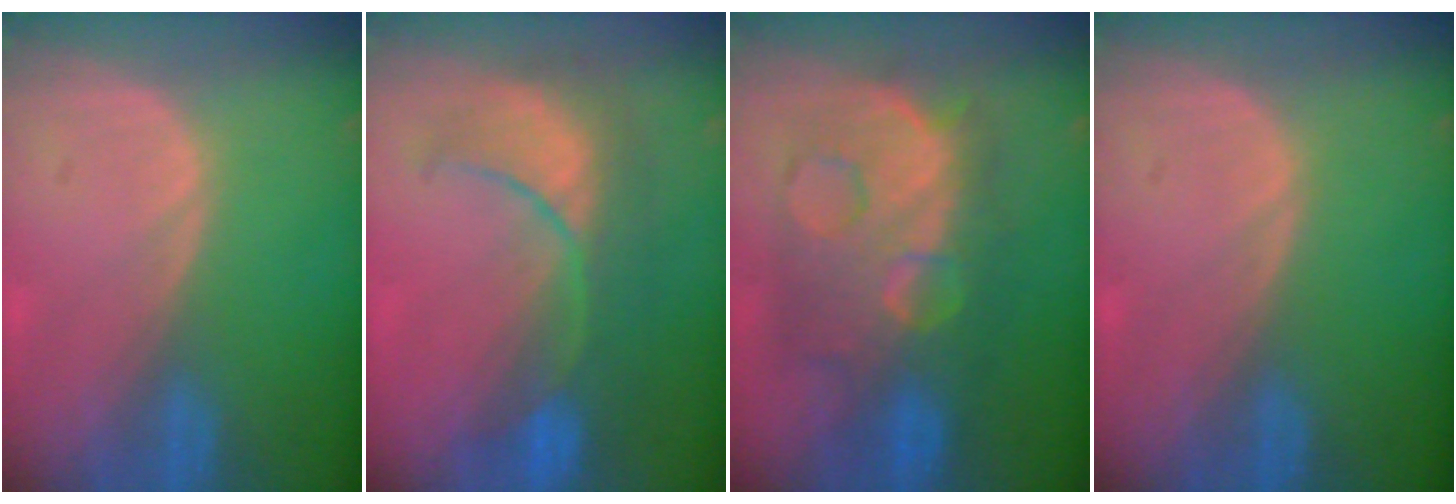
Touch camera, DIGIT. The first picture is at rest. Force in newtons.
{"total": 9.2, "press": 8.7, "slide": 2.8}
{"total": 12.3, "press": 12.2, "slide": 1.2}
{"total": 0.0}